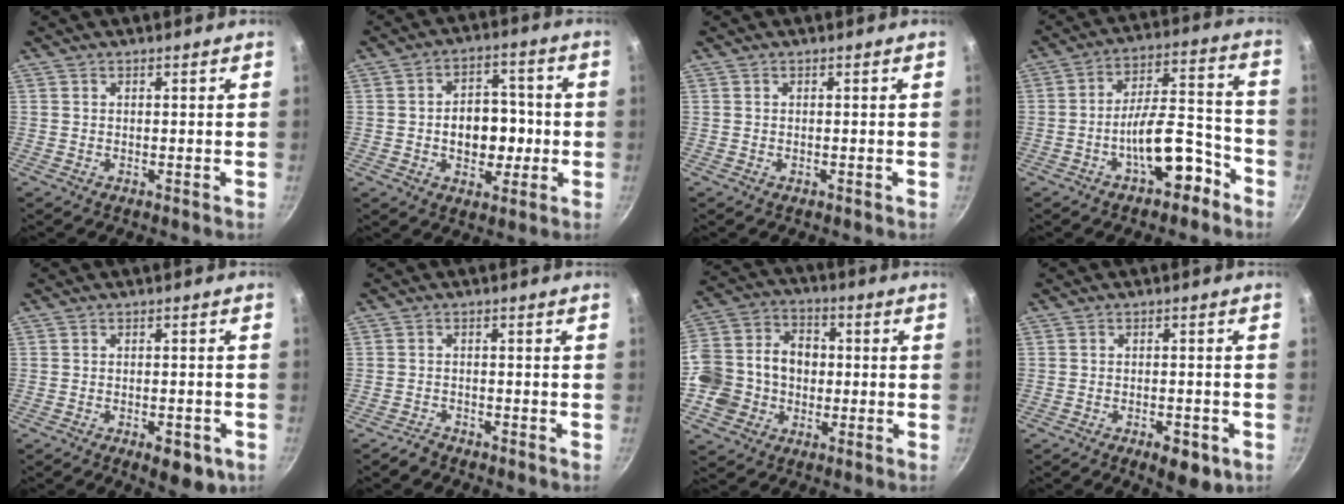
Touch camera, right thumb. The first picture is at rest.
{"total": 10.8, "force": [-1.2, 7.7, 7.4], "torque": [-0.069, 0.015, -0.020]}
{"total": 0.0}
{"total": 13.0, "force": [-6.6, 5.5, 9.8], "torque": [-0.113, 0.076, -0.095]}
{"total": 6.0, "force": [-2.9, 2.8, 4.5], "torque": [-0.047, 0.016, -0.030]}
{"total": 1.9, "force": [-1.8, 0.6, 0.1], "torque": [0.001, 0.021, -0.034]}
{"total": 16.0, "force": [-2.0, 13.6, 8.2], "torque": [-0.147, 0.039, -0.041]}
{"total": 5.9, "force": [-2.9, 2.4, 4.5], "torque": [-0.056, 0.017, -0.035]}